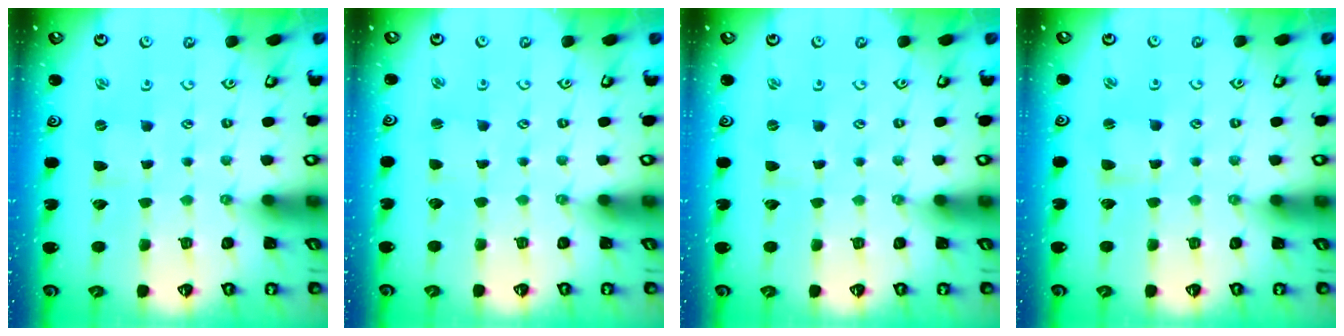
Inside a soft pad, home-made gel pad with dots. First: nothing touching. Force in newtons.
{"total": 0.9, "press": 0.9, "slide": 0.1}
{"total": 0.0}
{"total": 2.1, "press": 2.1, "slide": 0.4}